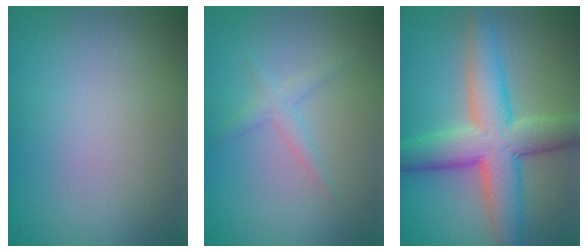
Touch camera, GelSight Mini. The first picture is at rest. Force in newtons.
{"total": 1.4, "press": 1.4, "slide": 0.1}
{"total": 8.1, "press": 8.1, "slide": 0.4}